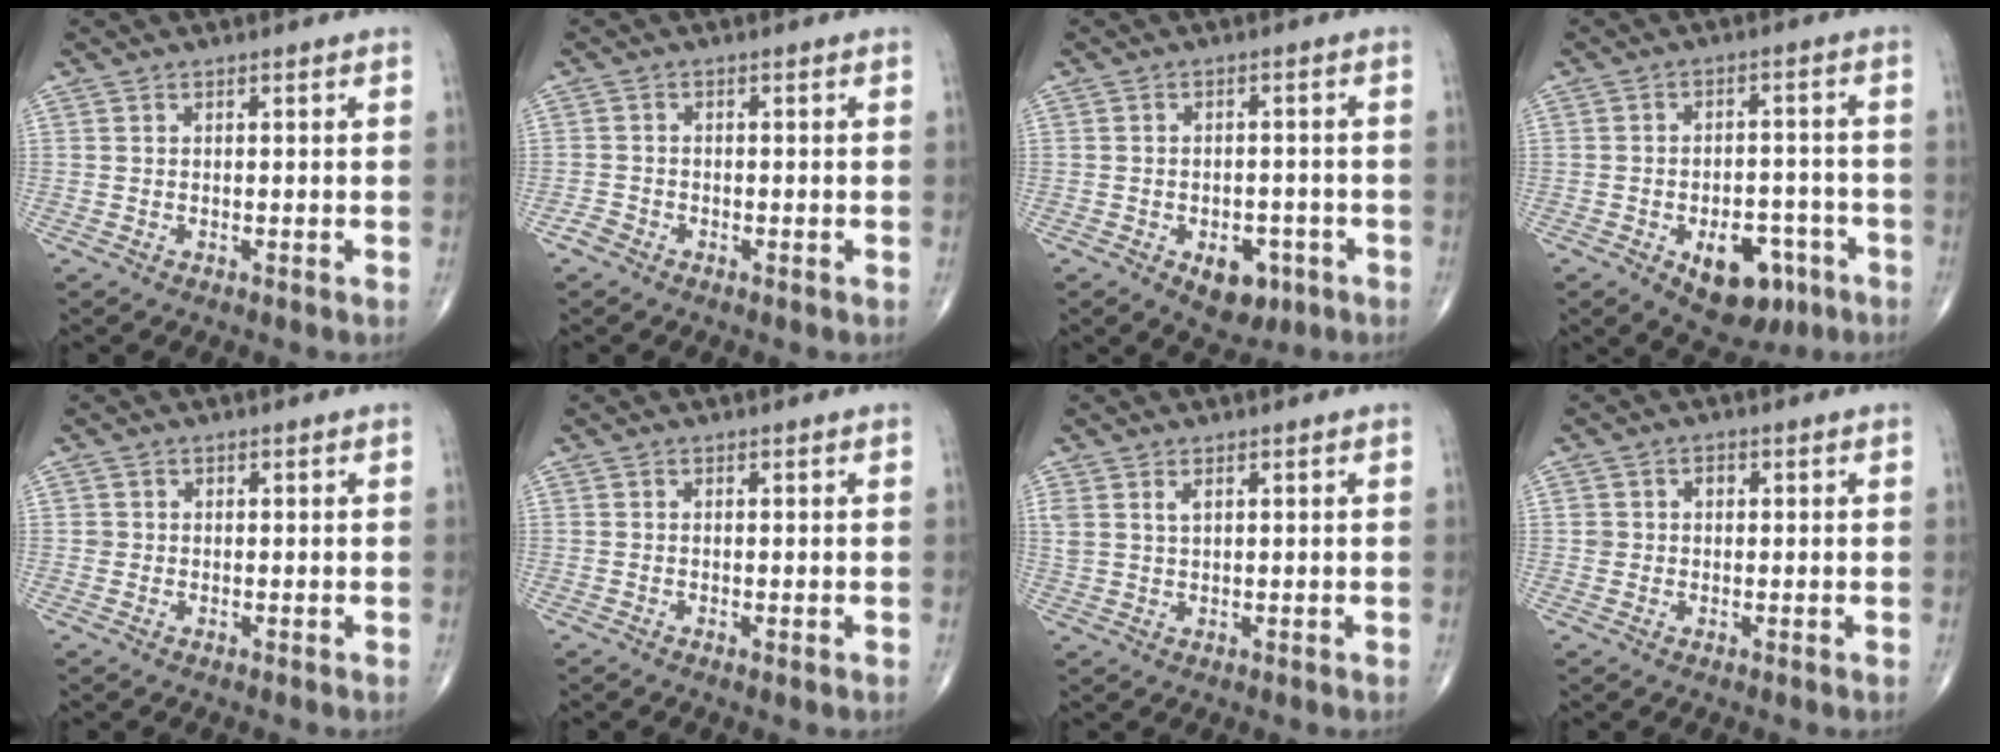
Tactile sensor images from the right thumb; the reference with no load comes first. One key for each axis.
{"total": 1.6, "fx": -1.2, "fy": 1.0, "fz": 0.3, "tx": -0.006, "ty": 0.002, "tz": -0.028}
{"total": 7.0, "fx": -3.1, "fy": 4.4, "fz": 4.4, "tx": -0.037, "ty": 0.015, "tz": -0.035}
{"total": 11.6, "fx": -5.4, "fy": 6.8, "fz": 7.8, "tx": -0.075, "ty": 0.032, "tz": -0.066}
{"total": 1.0, "fx": 0.0, "fy": 1.0, "fz": 0.0, "tx": 0.008, "ty": 0.004, "tz": -0.001}
{"total": 0.6, "fx": -0.2, "fy": 0.2, "fz": 0.6, "tx": -0.014, "ty": -0.004, "tz": -0.003}
{"total": 2.5, "fx": 1.3, "fy": 1.3, "fz": 1.8, "tx": -0.041, "ty": 0.004, "tz": 0.033}
{"total": 2.3, "fx": 0.4, "fy": 2.1, "fz": 0.9, "tx": -0.002, "ty": 0.003, "tz": 0.005}